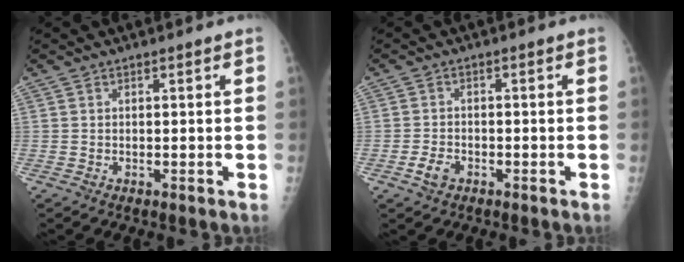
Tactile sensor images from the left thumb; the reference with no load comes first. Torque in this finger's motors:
{"motor_torque": [-0.54, 0.10, 0.02, 0.10, 0.01]}